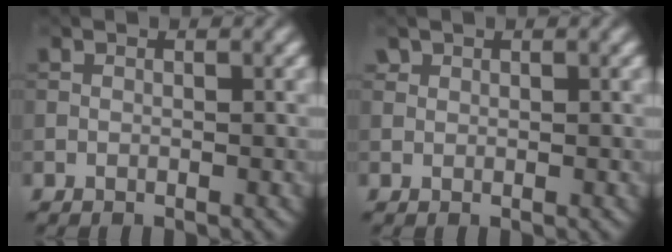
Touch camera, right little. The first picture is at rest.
{"total": 0.8, "force": [0.4, 0.6, 0.3], "torque": [-0.004, 0.003, 0.005]}